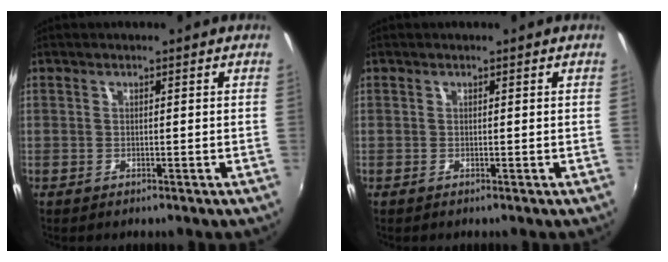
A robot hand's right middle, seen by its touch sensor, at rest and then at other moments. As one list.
[{"total": 0.0}]